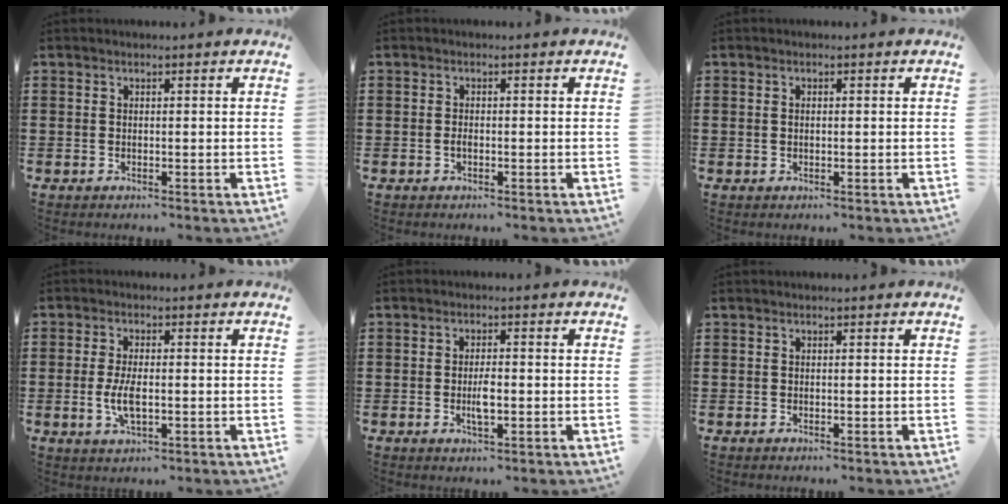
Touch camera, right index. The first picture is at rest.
{"total": 0.8, "force": [-0.3, 0.3, 0.6], "torque": [-0.014, -0.005, -0.005]}
{"total": 0.7, "force": [0.0, 0.3, 0.6], "torque": [-0.013, 0.000, 0.001]}
{"total": 4.7, "force": [-0.6, 2.0, 4.2], "torque": [-0.095, -0.005, -0.016]}
{"total": 3.2, "force": [-0.6, 1.0, 3.0], "torque": [-0.060, -0.002, -0.013]}
{"total": 0.0}